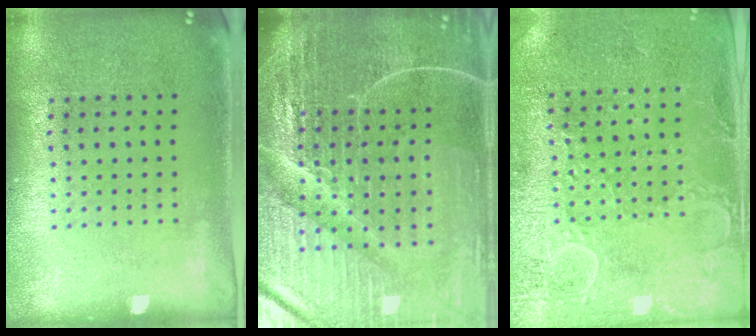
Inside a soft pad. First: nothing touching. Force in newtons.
{"total": 7.0, "press": 6.1, "slide": 3.4}
{"total": 2.8, "press": 2.8, "slide": 0.5}